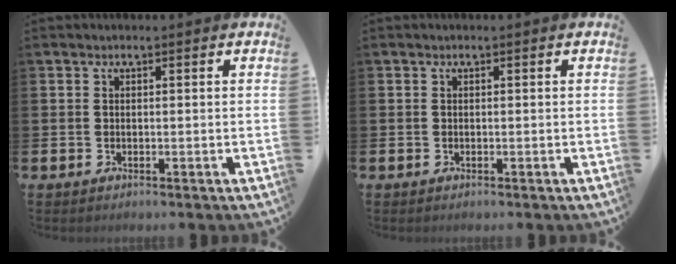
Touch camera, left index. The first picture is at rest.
{"total": 0.0}